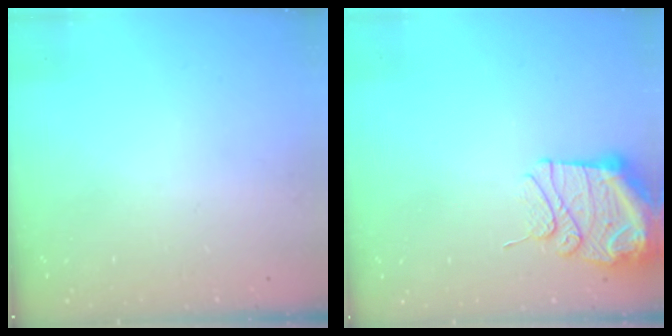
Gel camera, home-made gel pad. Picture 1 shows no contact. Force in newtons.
{"total": 12.9, "press": 12.6, "slide": 2.9}